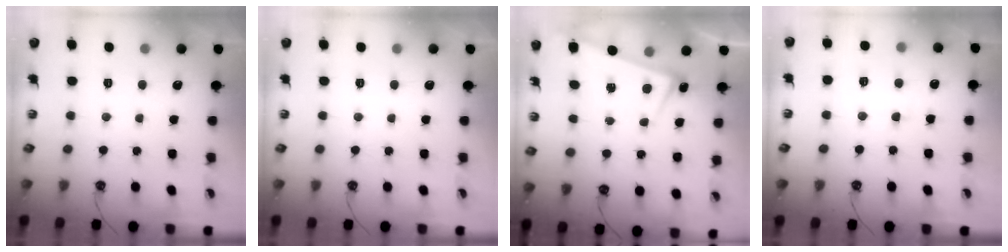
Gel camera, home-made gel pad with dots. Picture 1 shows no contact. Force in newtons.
{"total": 0.0}
{"total": 3.8, "press": 3.8, "slide": 0.6}
{"total": 0.8, "press": 0.6, "slide": 0.6}